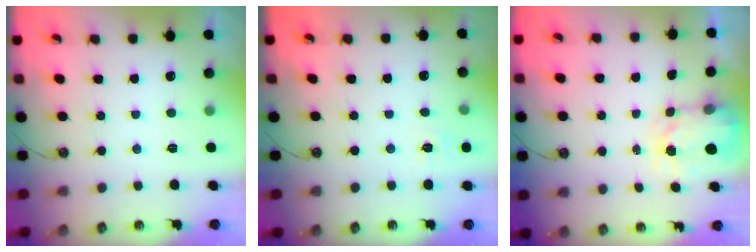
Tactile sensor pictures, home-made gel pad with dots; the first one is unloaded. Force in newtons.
{"total": 4.7, "press": 4.6, "slide": 0.7}
{"total": 3.7, "press": 3.7, "slide": 0.5}